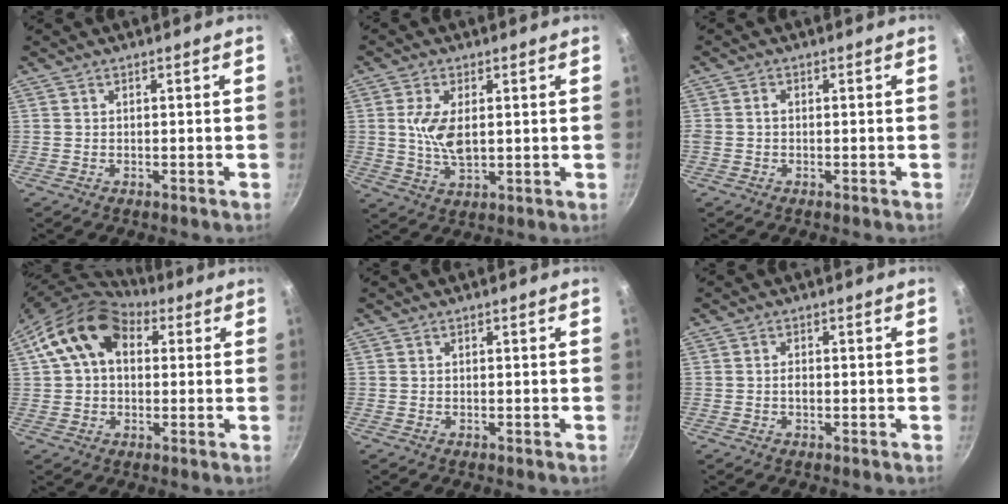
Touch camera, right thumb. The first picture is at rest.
{"total": 7.4, "force": [1.1, 3.7, 6.3], "torque": [-0.121, -0.006, 0.025]}
{"total": 1.3, "force": [-0.1, 1.0, 0.8], "torque": [-0.014, 0.005, -0.004]}
{"total": 14.1, "force": [3.9, 9.9, 9.3], "torque": [-0.145, 0.025, 0.048]}
{"total": 0.0}
{"total": 1.3, "force": [-0.2, 0.8, 1.0], "torque": [-0.016, 0.004, -0.005]}